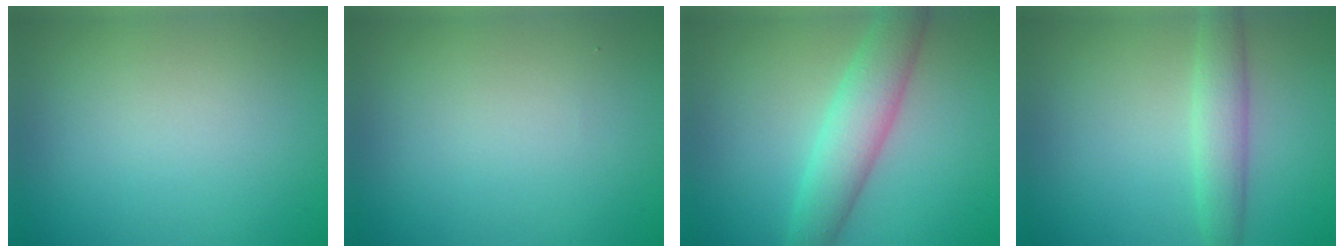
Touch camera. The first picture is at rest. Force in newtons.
{"total": 0.0}
{"total": 5.0, "press": 5.0, "slide": 0.1}
{"total": 3.0, "press": 3.0, "slide": 0.0}